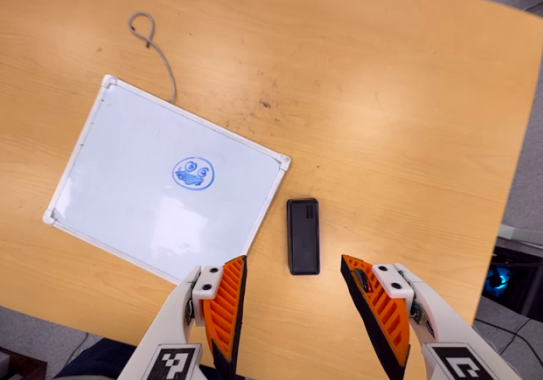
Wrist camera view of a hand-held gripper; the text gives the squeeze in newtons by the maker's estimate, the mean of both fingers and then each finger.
{"total": 0.0}